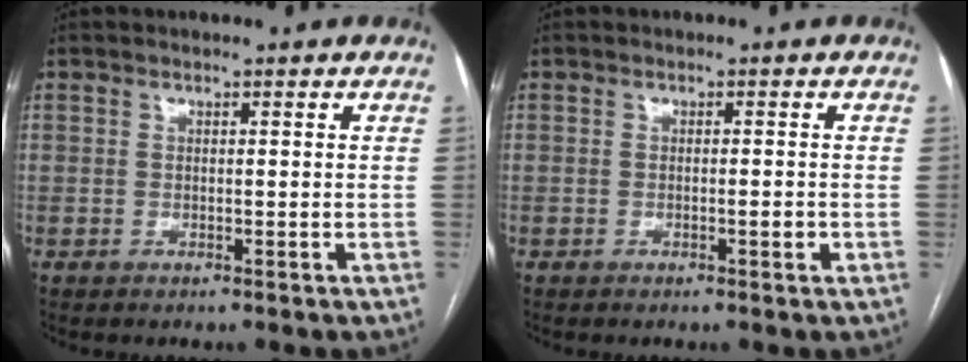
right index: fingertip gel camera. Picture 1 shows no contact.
{"total": 1.3, "force": [-0.5, 0.2, 1.2], "torque": [-0.020, 0.000, -0.008]}